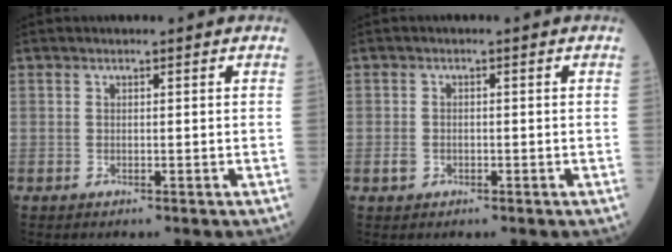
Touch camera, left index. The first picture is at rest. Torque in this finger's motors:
{"motor_torque": [-0.11, 0.07, 0.09, 0.03]}